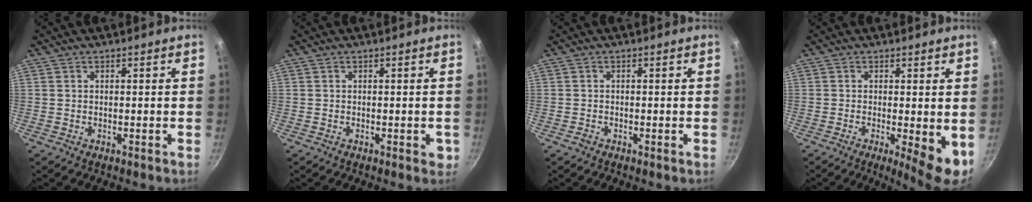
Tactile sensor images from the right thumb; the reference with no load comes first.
{"total": 1.8, "force": [-0.5, 1.0, 1.4], "torque": [-0.005, 0.001, -0.008]}
{"total": 0.6, "force": [-0.5, 0.3, 0.2], "torque": [-0.005, 0.004, -0.010]}
{"total": 6.7, "force": [-0.9, 1.6, 6.4], "torque": [-0.085, -0.012, -0.007]}